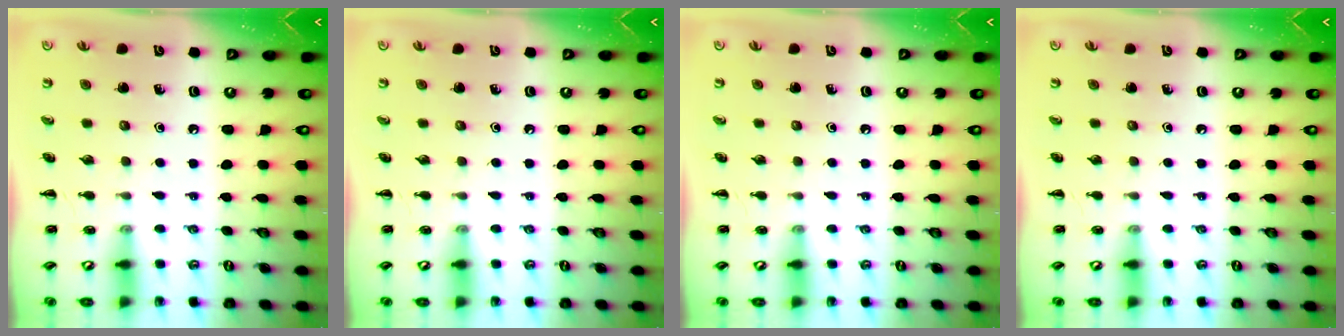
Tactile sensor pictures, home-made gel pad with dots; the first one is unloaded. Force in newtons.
{"total": 0.0}
{"total": 0.0}
{"total": 0.0}